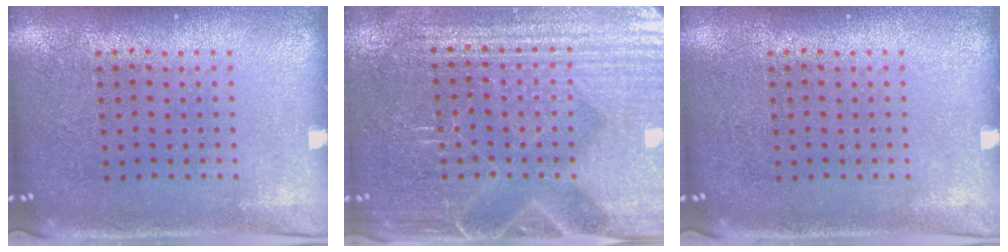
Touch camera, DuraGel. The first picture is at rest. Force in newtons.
{"total": 4.7, "press": 4.5, "slide": 1.1}
{"total": 0.0}